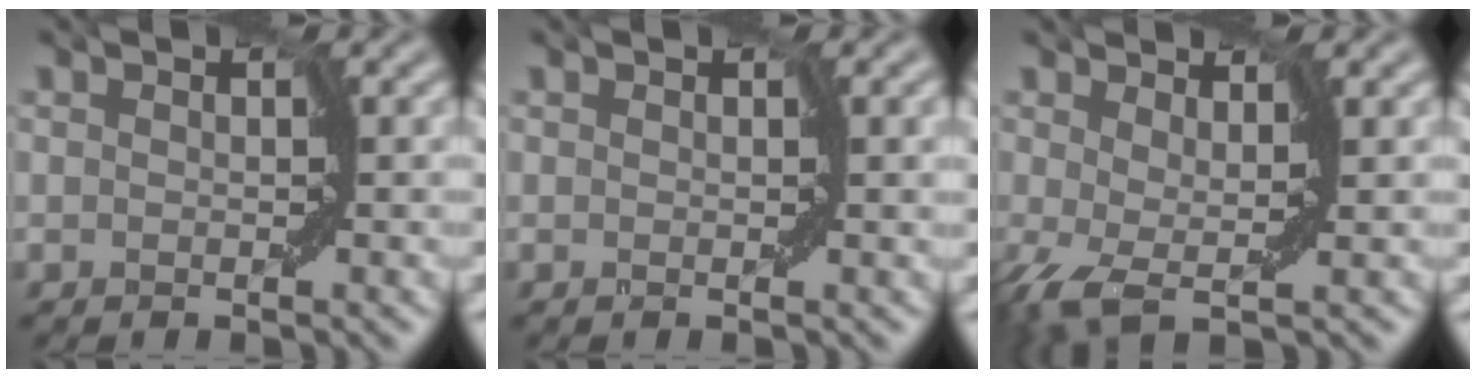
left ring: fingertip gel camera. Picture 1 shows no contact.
{"total": 1.4, "force": [0.1, 0.5, 1.4], "torque": [-0.022, -0.002, -0.005]}
{"total": 4.0, "force": [-0.9, 1.8, 3.5], "torque": [-0.090, -0.010, -0.024]}